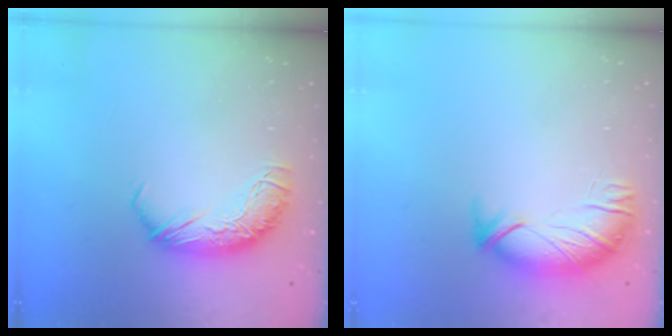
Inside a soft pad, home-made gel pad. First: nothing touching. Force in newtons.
{"total": 3.5, "press": 2.4, "slide": 2.5}